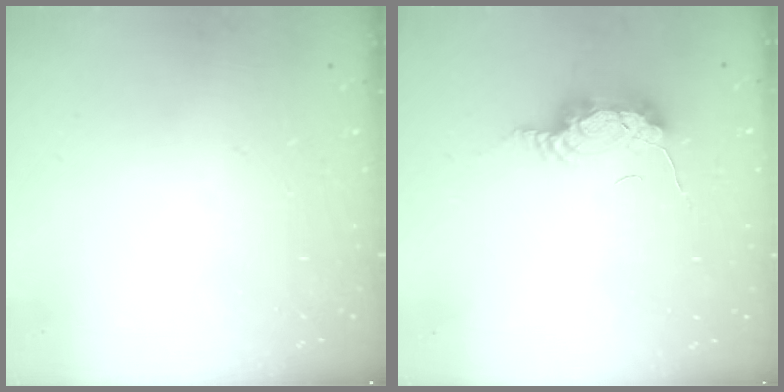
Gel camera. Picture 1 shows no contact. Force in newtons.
{"total": 10.6, "press": 8.7, "slide": 6.2}